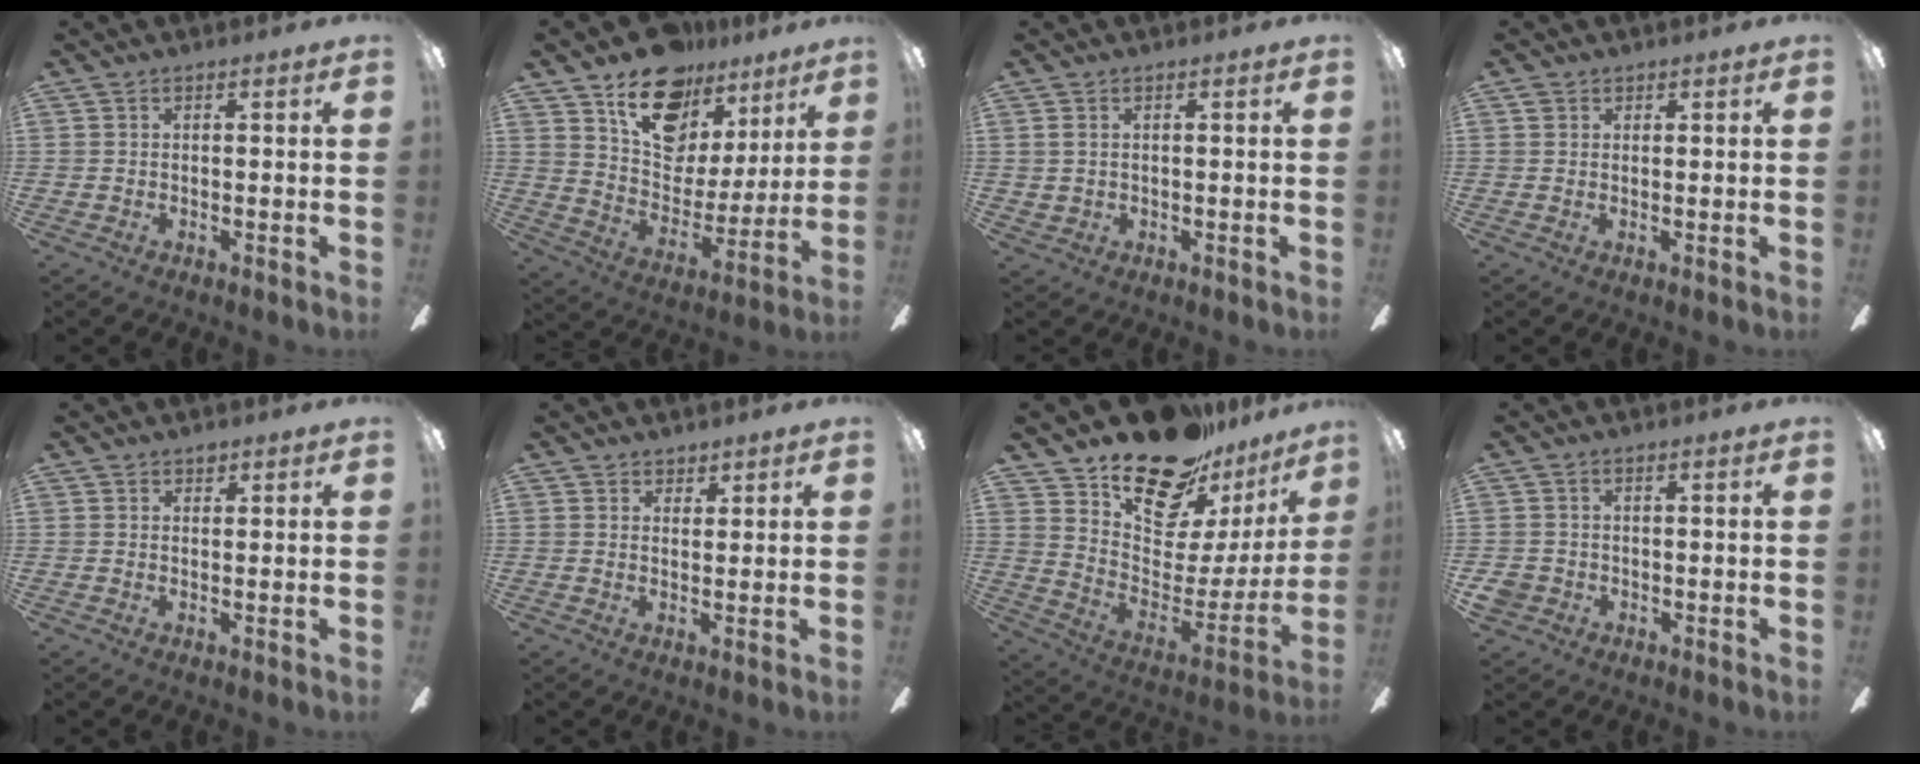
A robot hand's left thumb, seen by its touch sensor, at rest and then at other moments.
{"total": 18.1, "force": [12.7, 10.8, 7.2], "torque": [-0.122, -0.078, 0.232]}
{"total": 1.7, "force": [0.6, 1.3, 1.0], "torque": [-0.021, 0.005, 0.009]}
{"total": 1.4, "force": [0.9, 1.0, 0.2], "torque": [0.003, -0.002, 0.015]}
{"total": 1.5, "force": [1.2, 0.8, 0.3], "torque": [0.002, -0.002, 0.021]}
{"total": 2.6, "force": [2.2, 1.4, 0.0], "torque": [0.012, -0.010, 0.041]}
{"total": 22.1, "force": [17.5, 9.9, 9.1], "torque": [-0.148, -0.121, 0.308]}
{"total": 3.1, "force": [-1.0, 2.9, 0.8], "torque": [-0.020, 0.005, -0.019]}